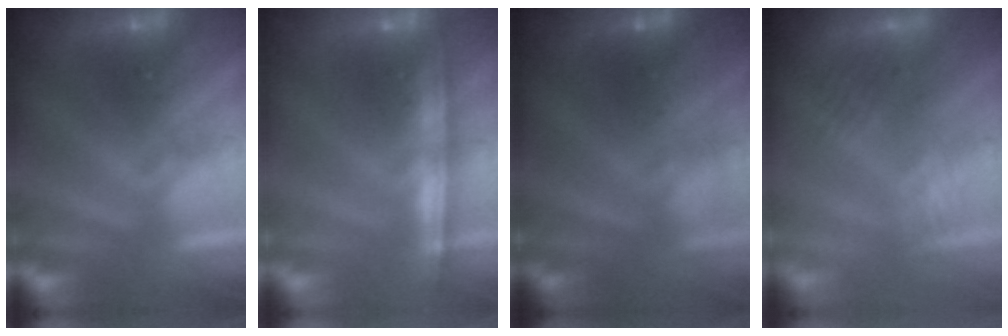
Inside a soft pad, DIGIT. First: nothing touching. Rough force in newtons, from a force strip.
{"total": 1.1}
{"total": 2.9}
{"total": 2.8}